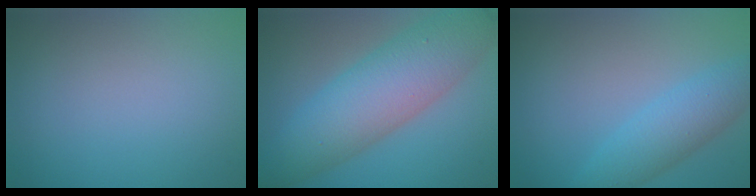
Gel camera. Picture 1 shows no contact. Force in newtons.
{"total": 8.7, "press": 8.7, "slide": 0.2}
{"total": 4.0, "press": 4.0, "slide": 0.2}